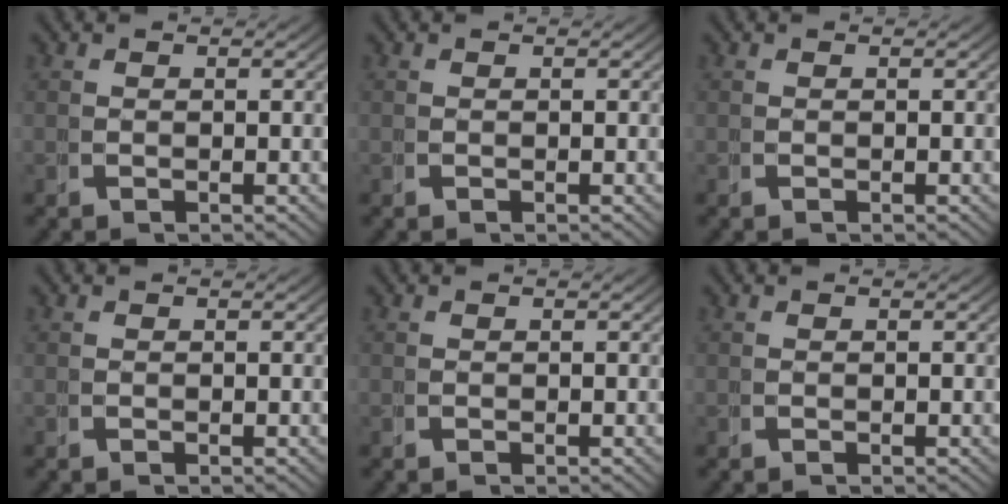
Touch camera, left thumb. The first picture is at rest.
{"total": 0.0}
{"total": 0.0}
{"total": 0.0}
{"total": 0.0}
{"total": 0.0}